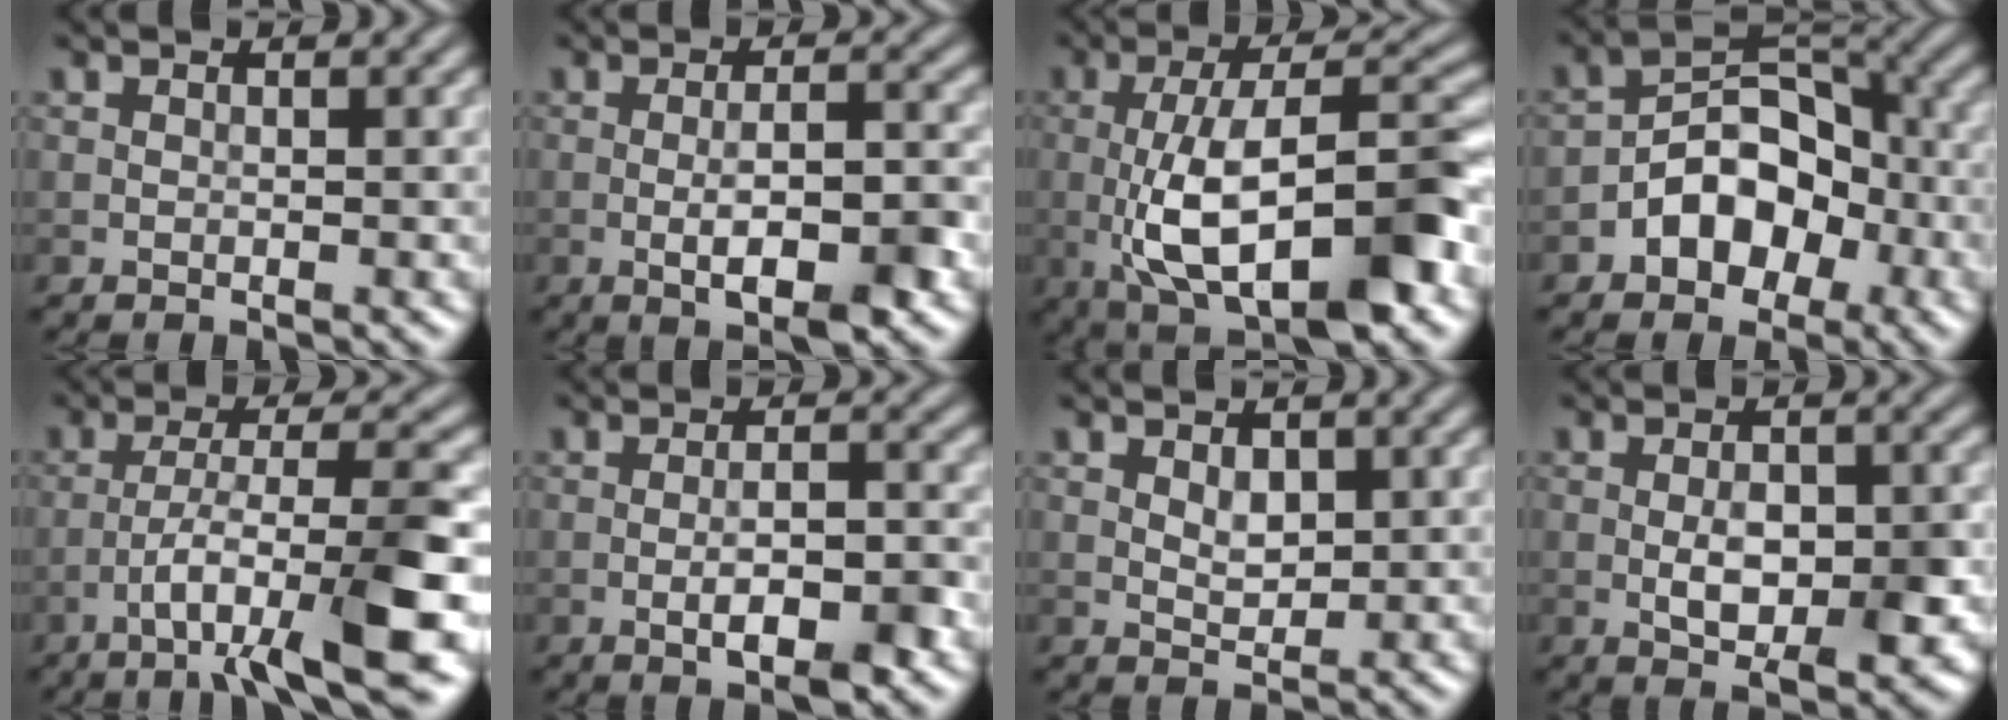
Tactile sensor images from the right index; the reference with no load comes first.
{"total": 5.4, "force": [-1.6, 1.5, 4.9], "torque": [-0.085, -0.001, -0.026]}
{"total": 10.8, "force": [-2.1, 3.8, 9.8], "torque": [-0.159, 0.005, -0.038]}
{"total": 6.2, "force": [-2.5, 4.1, 3.8], "torque": [-0.045, 0.010, -0.045]}
{"total": 9.3, "force": [-4.2, 1.4, 8.1], "torque": [-0.134, 0.009, -0.067]}
{"total": 4.7, "force": [-1.7, 1.4, 4.2], "torque": [-0.073, -0.001, -0.026]}
{"total": 1.7, "force": [0.6, 1.1, 1.1], "torque": [-0.021, -0.003, 0.012]}
{"total": 5.0, "force": [-0.9, 2.4, 4.3], "torque": [-0.073, -0.003, -0.012]}